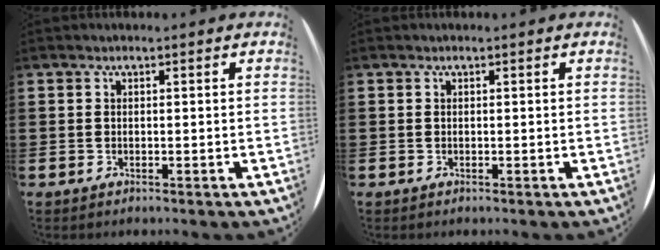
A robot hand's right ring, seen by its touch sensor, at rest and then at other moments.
{"total": 0.0}